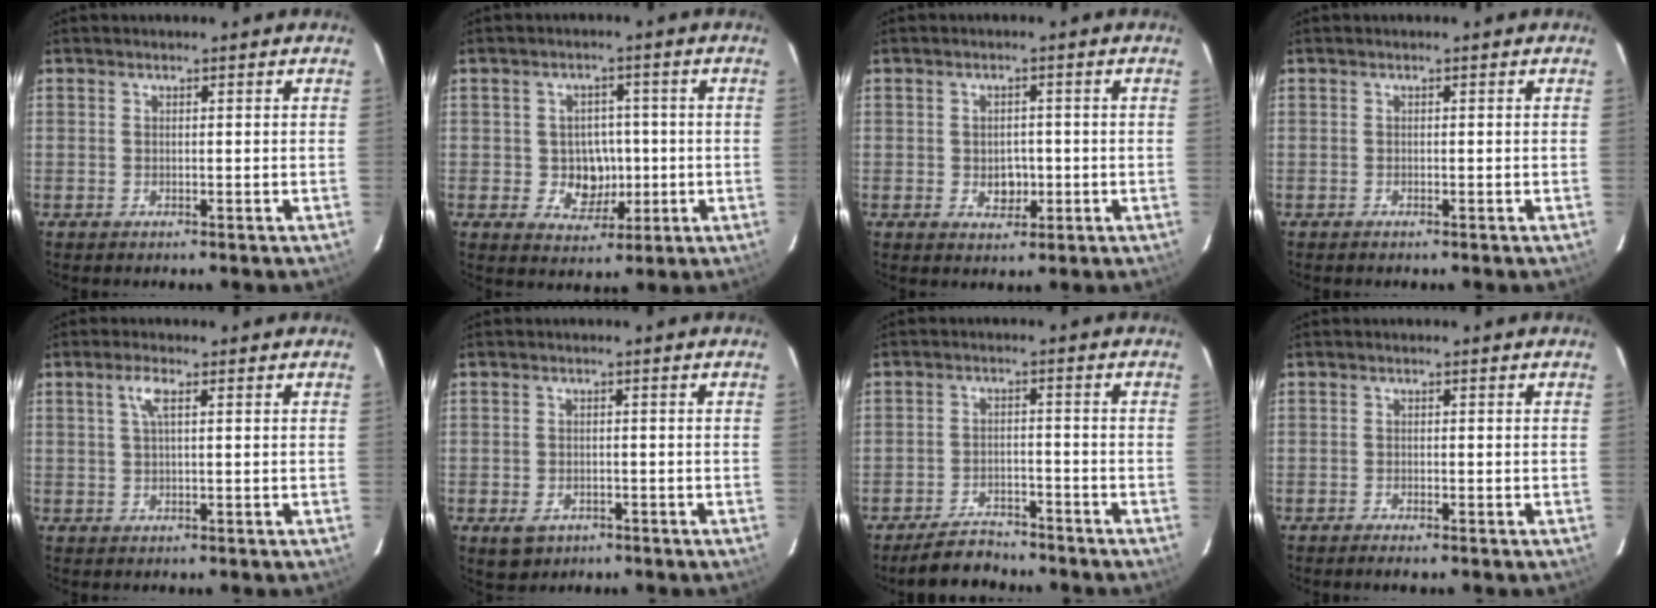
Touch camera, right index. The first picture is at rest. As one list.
[{"total": 6.4, "force": [-0.6, 5.8, 2.8], "torque": [-0.057, 0.010, 0.006]}, {"total": 3.8, "force": [-0.7, 3.1, 2.1], "torque": [-0.035, 0.001, -0.004]}, {"total": 0.0}, {"total": 2.7, "force": [0.9, 0.5, 2.5], "torque": [-0.051, 0.007, 0.017]}, {"total": 4.4, "force": [-2.2, 3.2, 1.9], "torque": [-0.043, -0.003, -0.027]}, {"total": 6.7, "force": [-5.9, 2.7, 1.6], "torque": [-0.051, 0.012, -0.088]}, {"total": 1.4, "force": [-1.2, 0.2, 0.7], "torque": [-0.020, -0.002, -0.023]}]